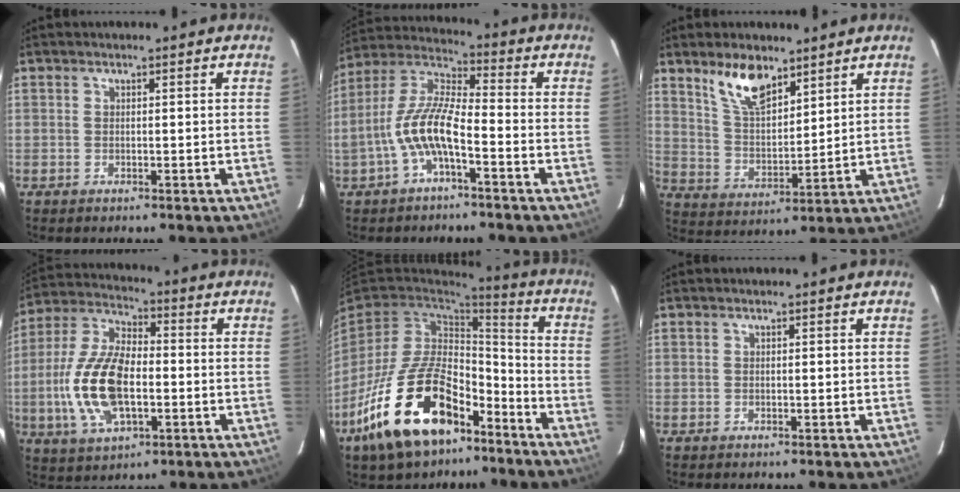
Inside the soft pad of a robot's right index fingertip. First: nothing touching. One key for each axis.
{"total": 10.8, "fx": -4.0, "fy": 3.3, "fz": 9.5, "tx": -0.208, "ty": 0.010, "tz": -0.077}
{"total": 9.8, "fx": 6.8, "fy": 4.1, "fz": 5.7, "tx": -0.103, "ty": 0.006, "tz": 0.136}
{"total": 16.4, "fx": -2.9, "fy": 8.1, "fz": 13.9, "tx": -0.299, "ty": 0.003, "tz": -0.052}
{"total": 23.3, "fx": -12.7, "fy": 12.3, "fz": 15.1, "tx": -0.304, "ty": -0.001, "tz": -0.205}
{"total": 0.0}